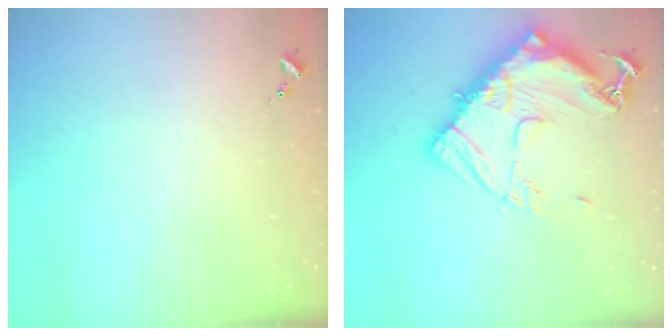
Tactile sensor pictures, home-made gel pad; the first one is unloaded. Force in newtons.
{"total": 19.9, "press": 19.8, "slide": 1.7}